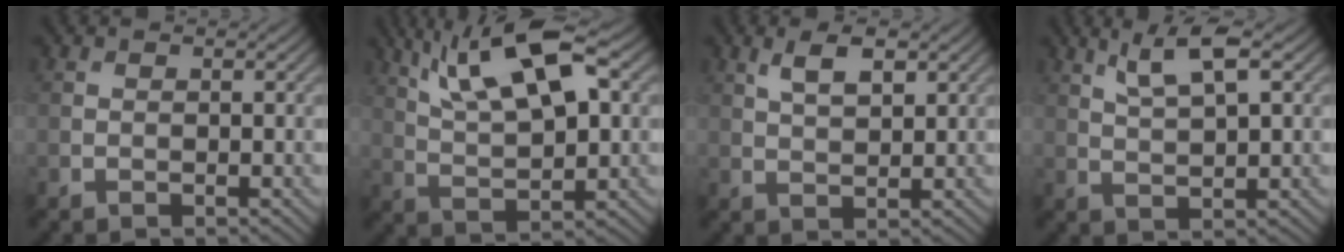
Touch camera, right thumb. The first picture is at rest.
{"total": 12.7, "force": [6.2, 4.1, 10.3], "torque": [-0.204, 0.011, 0.113]}
{"total": 4.1, "force": [2.1, 1.6, 3.1], "torque": [-0.069, 0.001, 0.042]}
{"total": 5.4, "force": [2.8, 1.2, 4.4], "torque": [-0.098, 0.005, 0.058]}